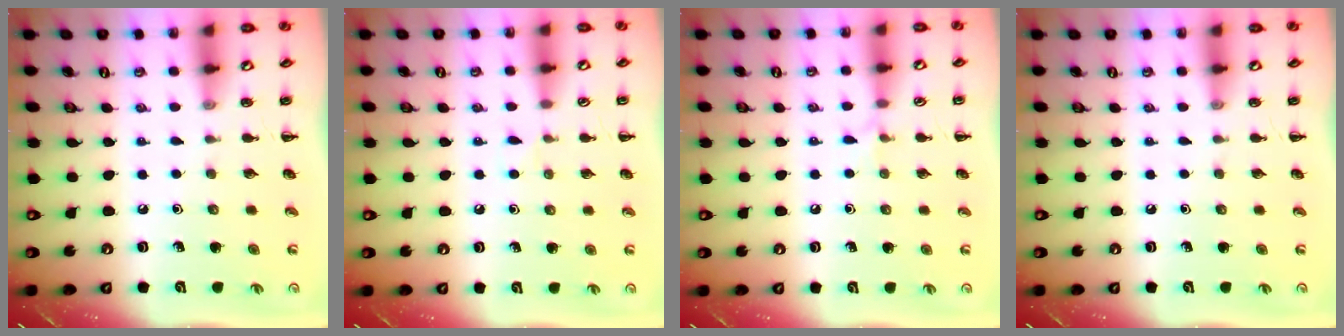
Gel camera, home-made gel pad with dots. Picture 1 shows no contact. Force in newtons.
{"total": 3.4, "press": 3.2, "slide": 1.2}
{"total": 4.1, "press": 3.8, "slide": 1.6}
{"total": 0.0}